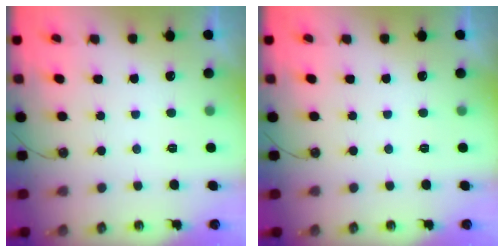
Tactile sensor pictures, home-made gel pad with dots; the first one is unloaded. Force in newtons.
{"total": 0.0}